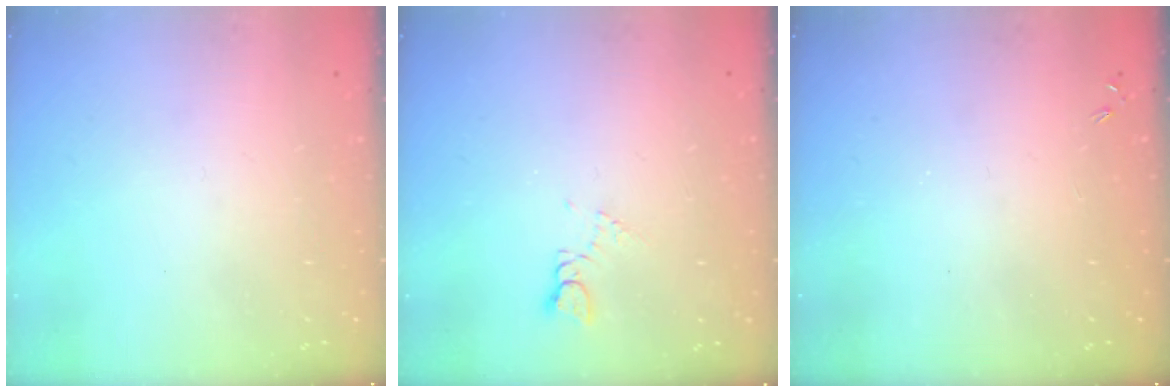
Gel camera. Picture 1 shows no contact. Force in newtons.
{"total": 1.9, "press": 1.8, "slide": 0.3}
{"total": 0.0}